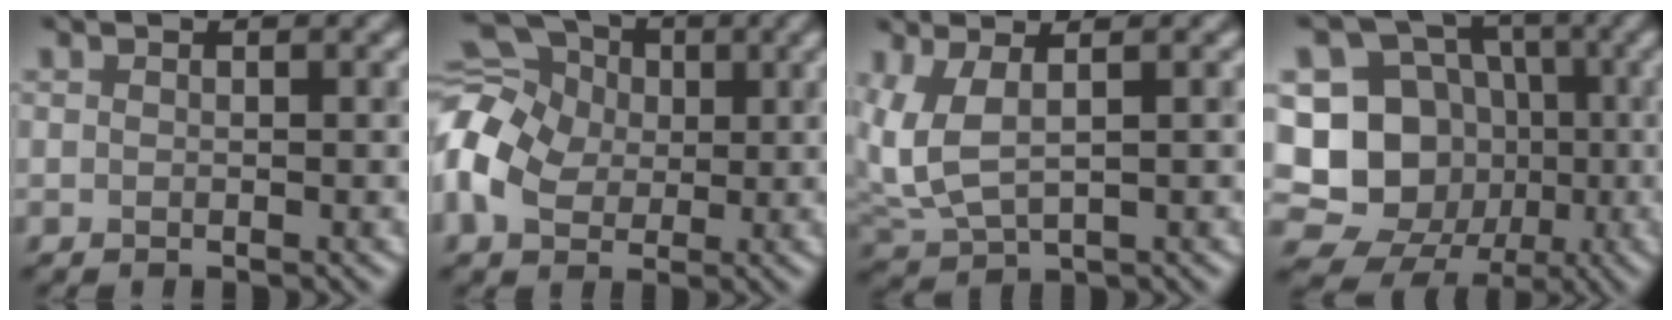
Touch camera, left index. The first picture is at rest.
{"total": 10.8, "force": [1.3, 8.5, 6.6], "torque": [-0.158, 0.018, 0.002]}
{"total": 3.8, "force": [1.1, 1.8, 3.1], "torque": [-0.077, 0.002, 0.033]}
{"total": 13.7, "force": [-1.9, 12.7, 4.7], "torque": [-0.119, 0.014, -0.042]}